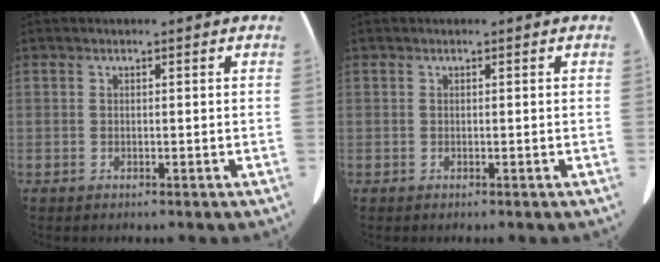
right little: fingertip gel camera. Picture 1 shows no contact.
{"total": 0.0}